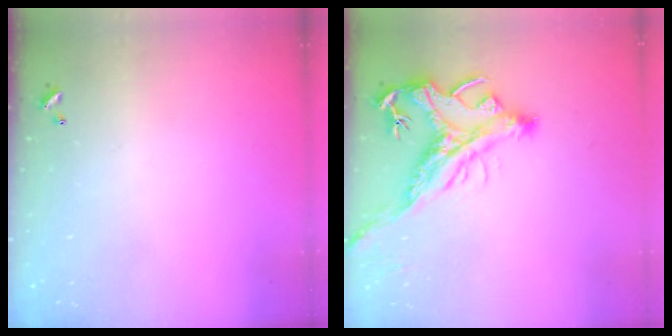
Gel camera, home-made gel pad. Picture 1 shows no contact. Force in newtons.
{"total": 4.1, "press": 3.8, "slide": 1.5}